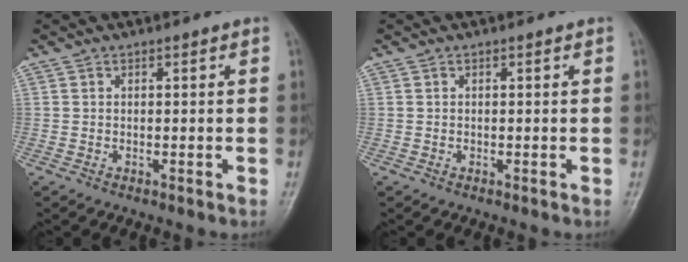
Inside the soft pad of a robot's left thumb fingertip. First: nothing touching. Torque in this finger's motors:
{"motor_torque": [-0.47, 0.26, 0.01, 0.00, 0.00]}